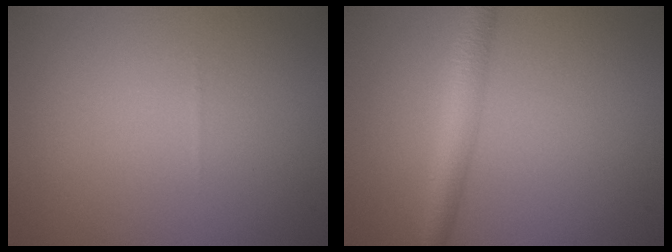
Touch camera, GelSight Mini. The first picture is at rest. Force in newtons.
{"total": 3.3, "press": 3.3, "slide": 0.0}